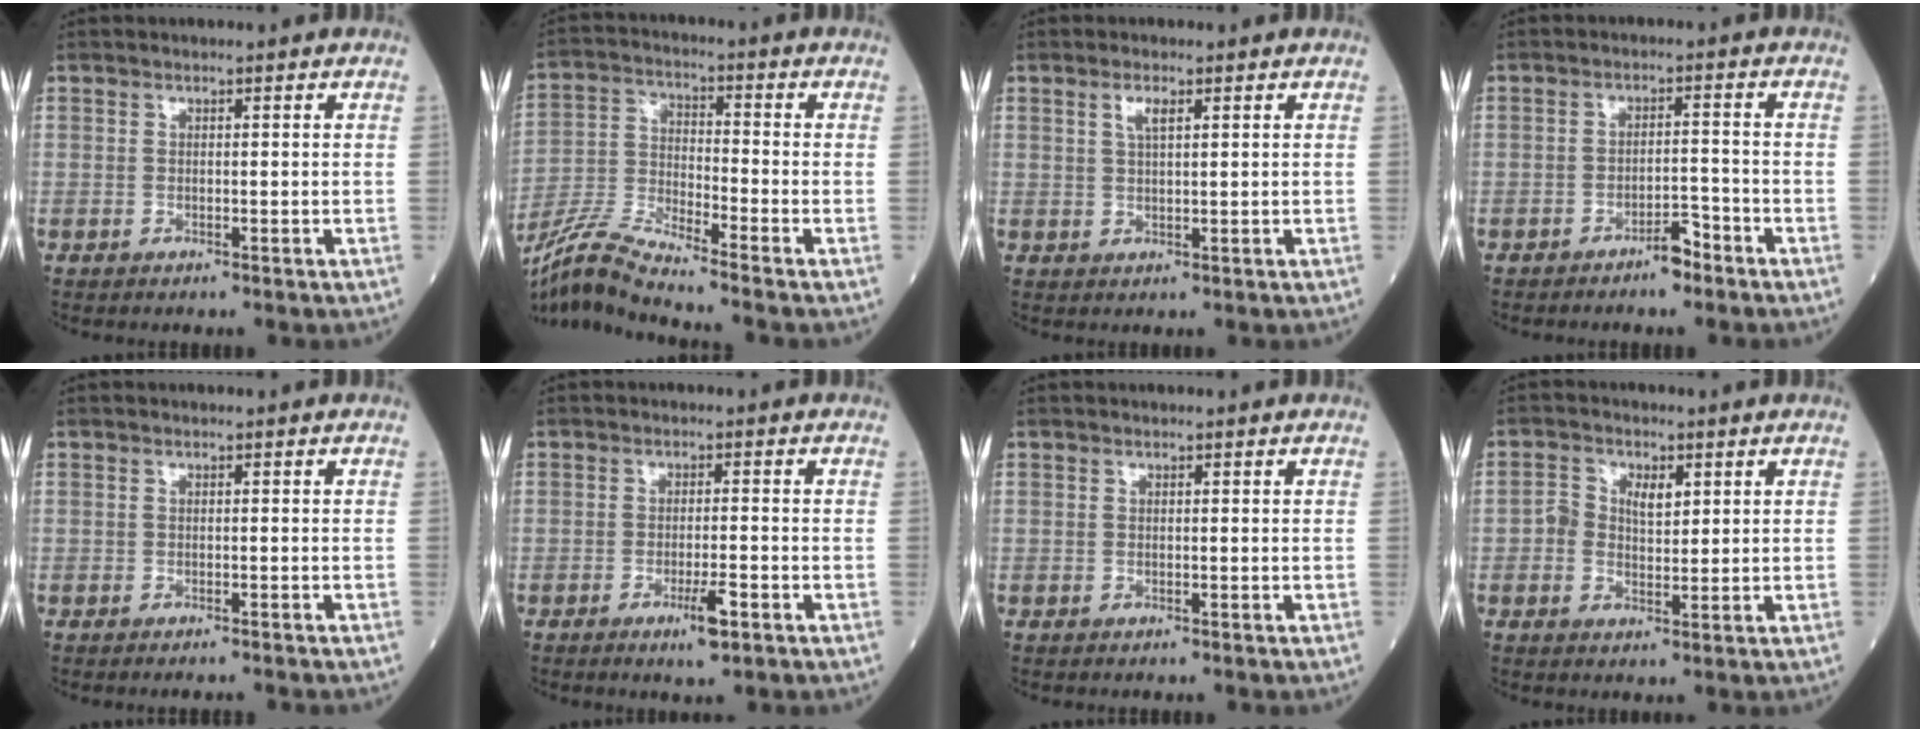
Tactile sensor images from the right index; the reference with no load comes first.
{"total": 9.2, "force": [-8.3, -1.5, 3.6], "torque": [-0.085, -0.019, -0.164]}
{"total": 2.3, "force": [1.1, 0.5, 1.9], "torque": [-0.042, 0.002, 0.021]}
{"total": 3.3, "force": [-2.7, 0.8, 1.8], "torque": [-0.024, 0.004, -0.047]}
{"total": 2.1, "force": [-2.0, -0.1, 0.7], "torque": [-0.007, -0.003, -0.027]}
{"total": 3.7, "force": [-1.9, 0.3, 3.2], "torque": [-0.053, -0.004, -0.032]}
{"total": 0.0}
{"total": 4.1, "force": [0.9, 2.8, 2.8], "torque": [-0.047, 0.014, 0.016]}